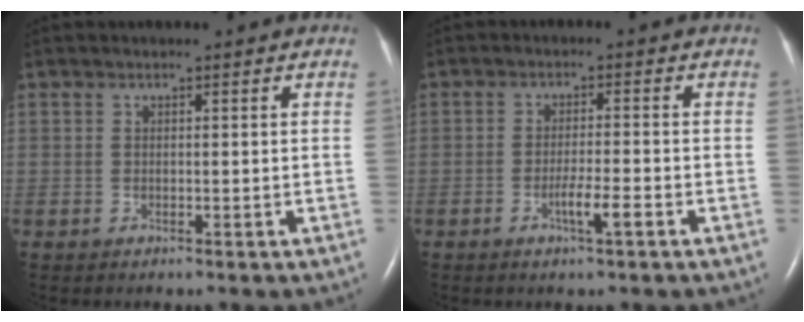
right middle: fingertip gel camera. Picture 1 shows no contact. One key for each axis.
{"total": 3.3, "fx": -1.7, "fy": -0.1, "fz": 2.9, "tx": -0.054, "ty": -0.003, "tz": -0.030}